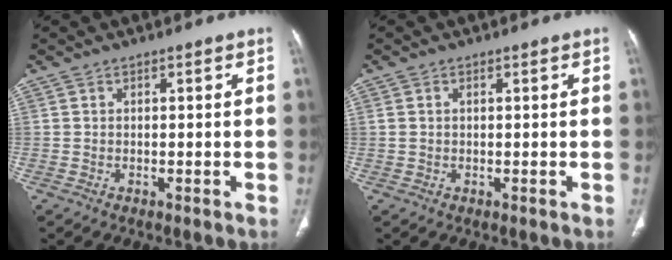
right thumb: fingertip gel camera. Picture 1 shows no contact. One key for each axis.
{"total": 0.9, "fx": 0.1, "fy": 0.6, "fz": 0.6, "tx": -0.018, "ty": 0.009, "tz": 0.008}